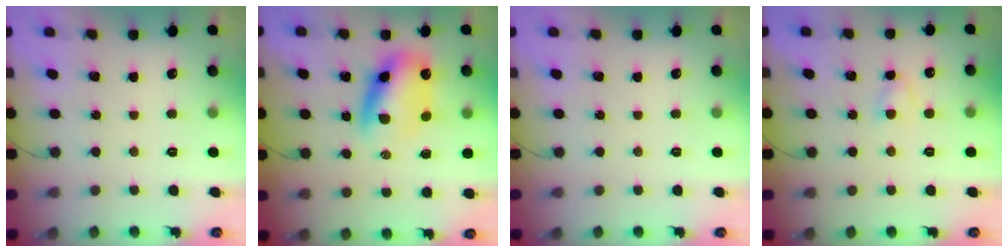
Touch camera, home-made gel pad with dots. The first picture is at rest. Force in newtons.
{"total": 8.7, "press": 8.5, "slide": 2.1}
{"total": 0.0}
{"total": 2.7, "press": 2.5, "slide": 1.0}